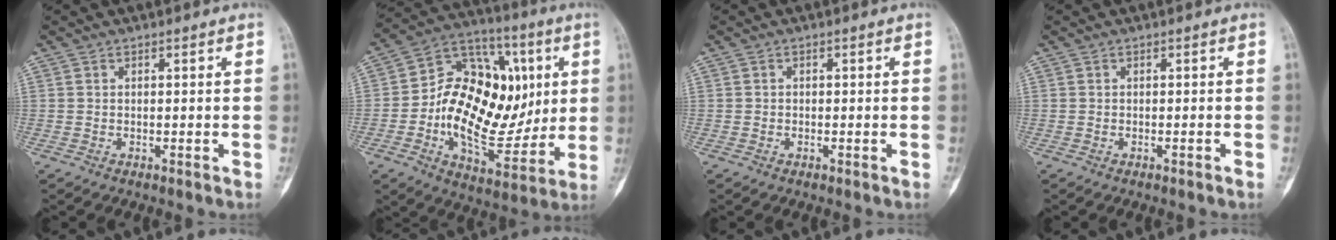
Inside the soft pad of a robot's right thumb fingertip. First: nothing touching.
{"total": 24.5, "force": [0.9, 15.0, 19.3], "torque": [-0.276, 0.006, 0.018]}
{"total": 0.0}
{"total": 0.0}